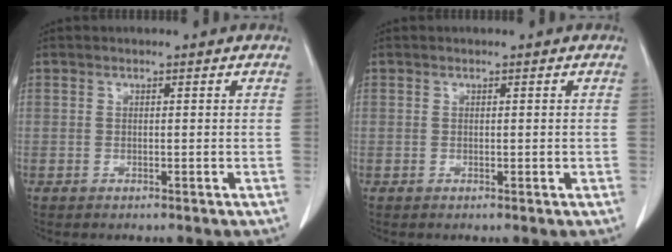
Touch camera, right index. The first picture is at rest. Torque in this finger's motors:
{"motor_torque": [-0.28, 0.36, -0.02, 0.01]}